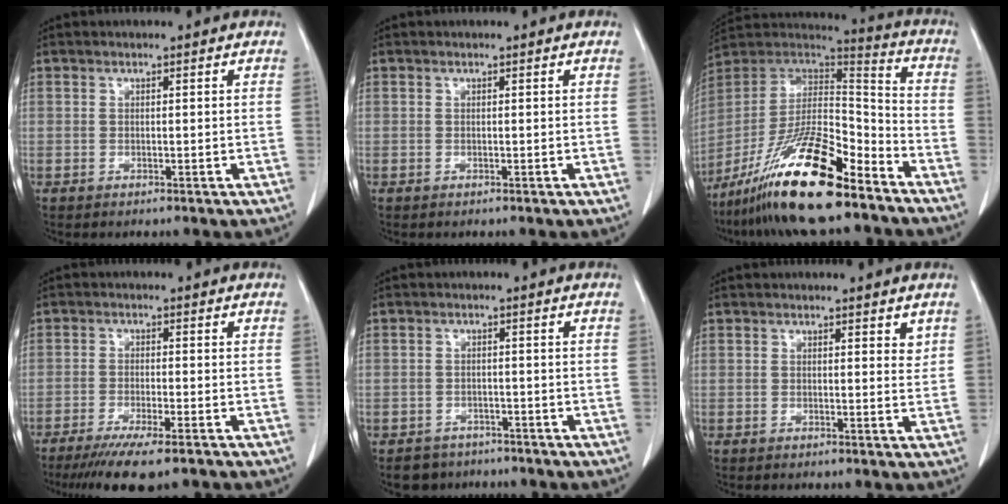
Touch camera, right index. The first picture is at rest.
{"total": 0.0}
{"total": 20.2, "force": [-13.9, 3.8, 14.1], "torque": [-0.268, -0.009, -0.250]}
{"total": 9.5, "force": [-7.2, 0.8, 6.2], "torque": [-0.090, -0.019, -0.109]}
{"total": 4.1, "force": [-3.0, 2.7, -0.4], "torque": [0.005, 0.011, -0.046]}
{"total": 1.5, "force": [1.1, 0.7, 0.8], "torque": [-0.006, -0.005, 0.010]}